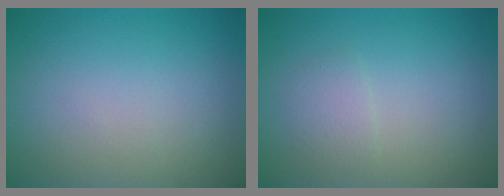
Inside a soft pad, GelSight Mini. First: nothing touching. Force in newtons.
{"total": 1.3, "press": 1.3, "slide": 0.0}